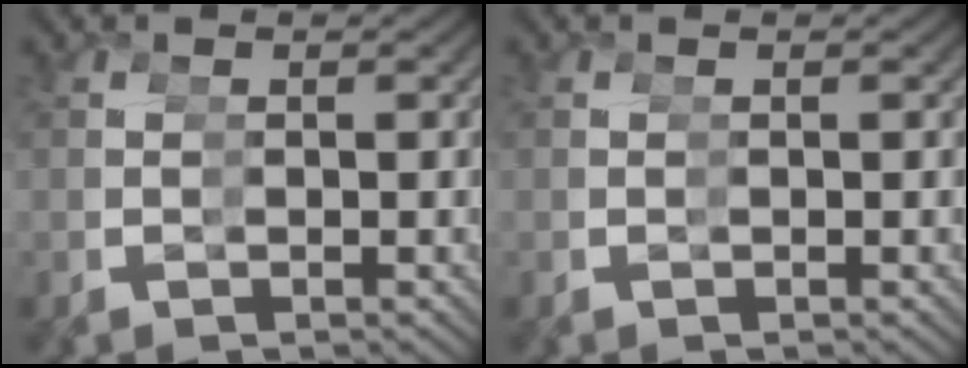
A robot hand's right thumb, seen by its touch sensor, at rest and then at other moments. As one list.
[{"total": 0.0}]